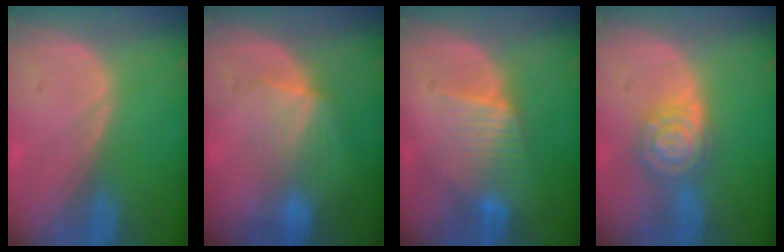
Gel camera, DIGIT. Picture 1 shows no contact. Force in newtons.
{"total": 4.6, "press": 4.4, "slide": 1.1}
{"total": 6.5, "press": 6.4, "slide": 1.0}
{"total": 6.6, "press": 6.6, "slide": 0.4}